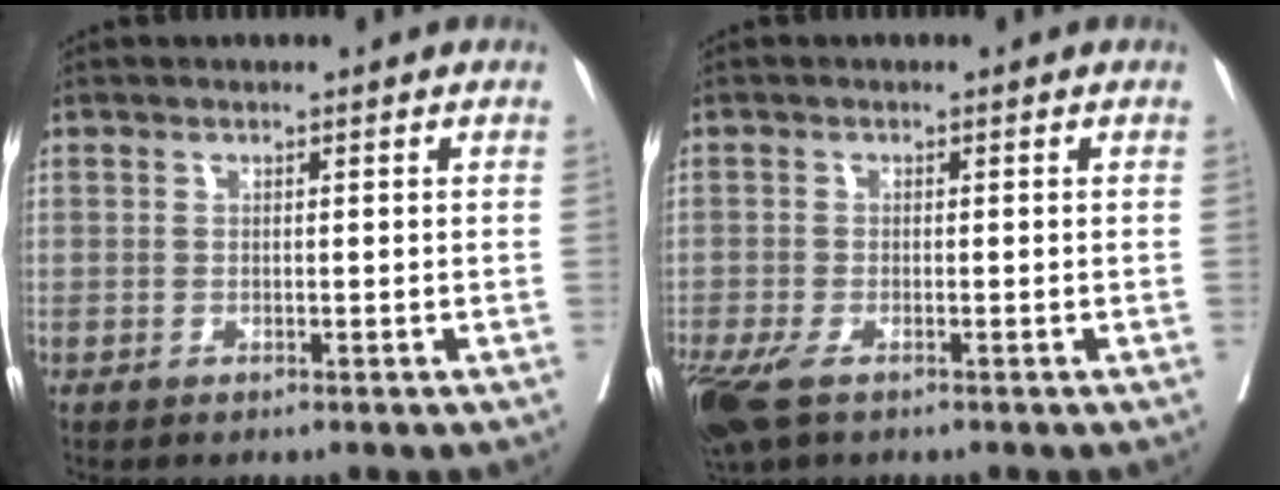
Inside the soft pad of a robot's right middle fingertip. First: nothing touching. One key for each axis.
{"total": 7.0, "fx": -4.3, "fy": 2.7, "fz": 4.8, "tx": -0.108, "ty": -0.022, "tz": -0.078}